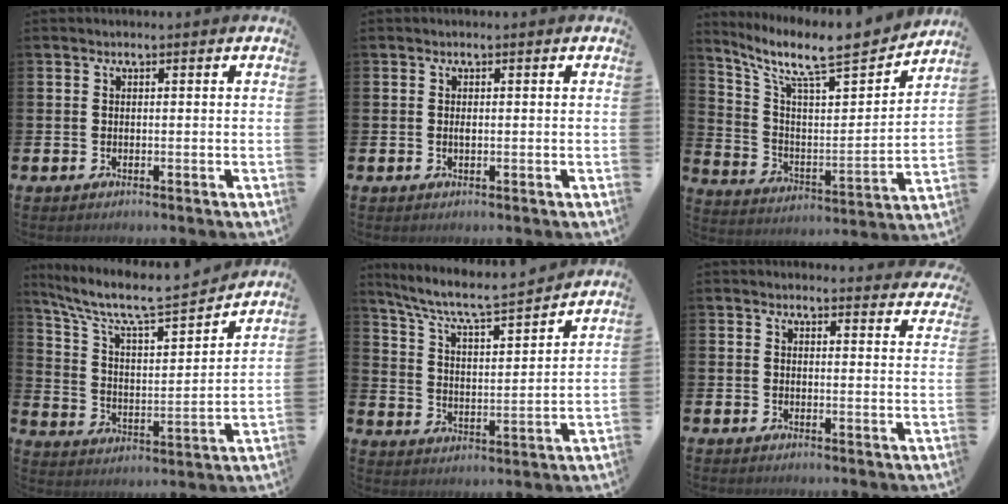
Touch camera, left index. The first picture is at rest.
{"total": 0.6, "force": [0.1, 0.2, 0.5], "torque": [-0.006, -0.003, 0.000]}
{"total": 10.4, "force": [8.8, 2.3, 5.1], "torque": [-0.127, -0.070, 0.142]}
{"total": 8.6, "force": [7.6, 1.7, 3.7], "torque": [-0.111, -0.052, 0.125]}
{"total": 7.3, "force": [6.7, 0.7, 2.9], "torque": [-0.090, -0.049, 0.110]}
{"total": 2.6, "force": [2.6, 0.3, 0.0], "torque": [0.005, -0.017, 0.044]}